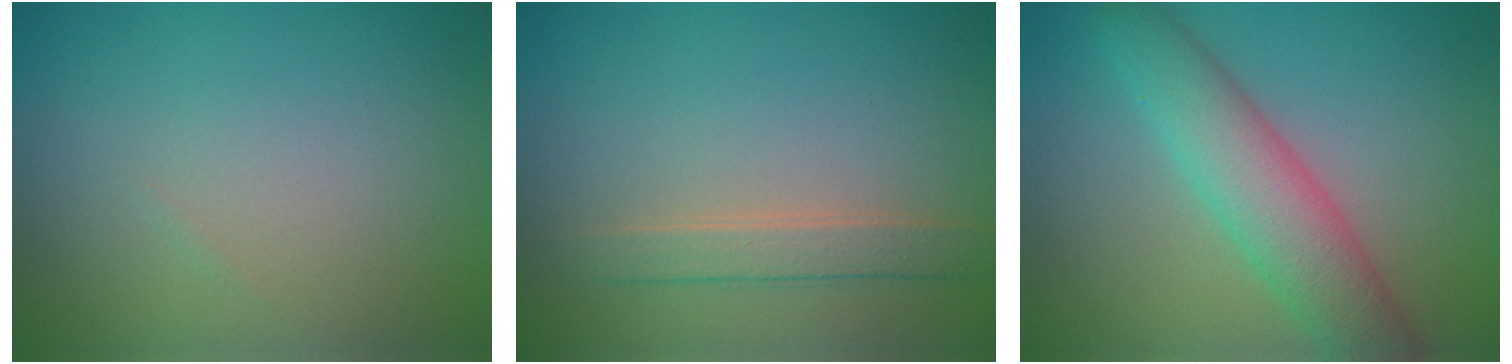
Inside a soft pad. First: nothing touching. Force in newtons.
{"total": 2.2, "press": 2.2, "slide": 0.1}
{"total": 5.6, "press": 5.6, "slide": 0.2}